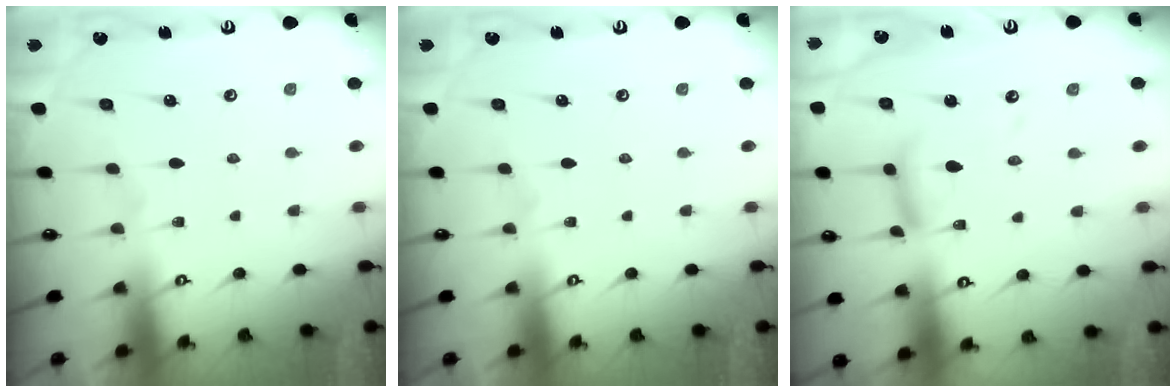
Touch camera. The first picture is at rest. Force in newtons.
{"total": 0.0}
{"total": 10.9, "press": 10.8, "slide": 1.0}